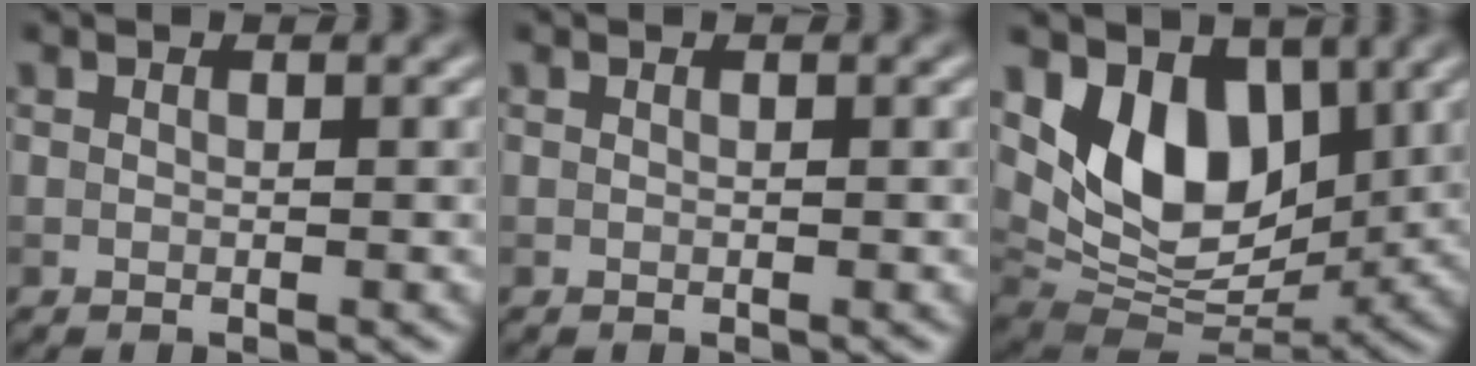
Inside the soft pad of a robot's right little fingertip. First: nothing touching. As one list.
[{"total": 0.0}, {"total": 8.2, "force": [3.0, 5.2, 5.5], "torque": [-0.098, -0.022, 0.046]}]